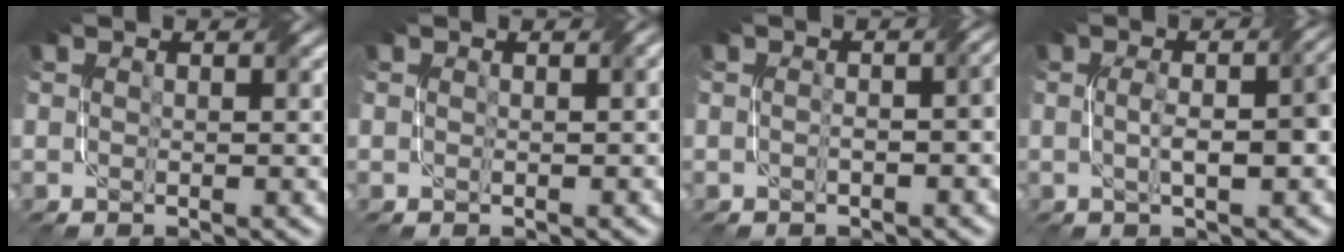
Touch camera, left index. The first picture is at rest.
{"total": 0.9, "force": [0.2, 0.2, 0.9], "torque": [-0.010, 0.002, 0.003]}
{"total": 3.2, "force": [-0.2, 1.4, 2.9], "torque": [-0.019, 0.013, -0.013]}
{"total": 5.0, "force": [-0.2, 1.3, 4.8], "torque": [-0.069, 0.007, -0.001]}